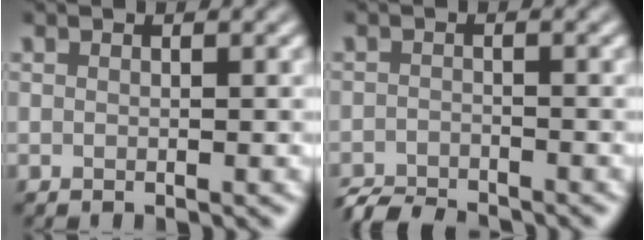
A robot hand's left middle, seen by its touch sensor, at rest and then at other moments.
{"total": 3.3, "force": [-3.2, 0.4, 0.6], "torque": [-0.008, -0.008, -0.063]}